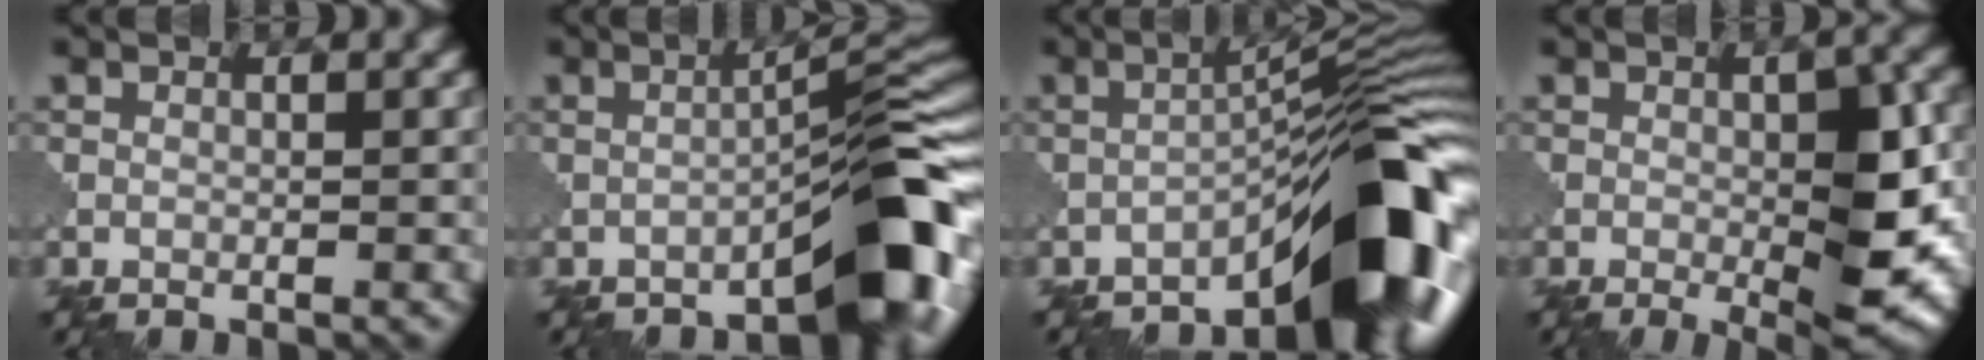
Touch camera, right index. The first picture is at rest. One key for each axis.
{"total": 8.1, "fx": -4.7, "fy": 1.3, "fz": 6.5, "tx": -0.079, "ty": 0.019, "tz": -0.067}
{"total": 11.3, "fx": -7.1, "fy": 2.5, "fz": 8.4, "tx": -0.097, "ty": 0.023, "tz": -0.112}
{"total": 7.7, "fx": -1.1, "fy": 2.1, "fz": 7.4, "tx": -0.106, "ty": -0.003, "tz": -0.010}